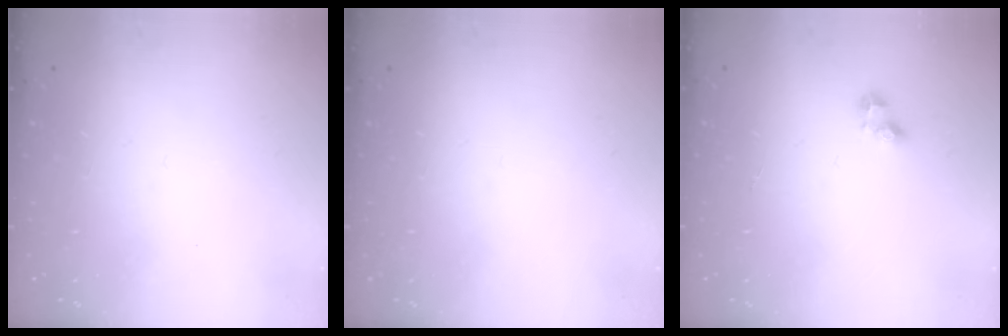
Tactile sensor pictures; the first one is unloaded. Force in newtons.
{"total": 0.0}
{"total": 2.6, "press": 2.6, "slide": 0.2}